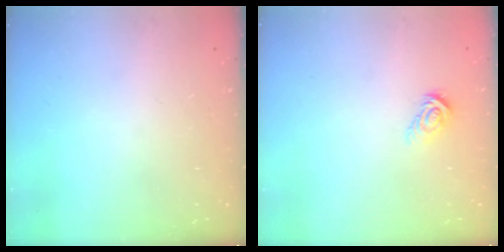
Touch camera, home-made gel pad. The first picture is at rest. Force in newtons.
{"total": 5.4, "press": 5.4, "slide": 0.3}